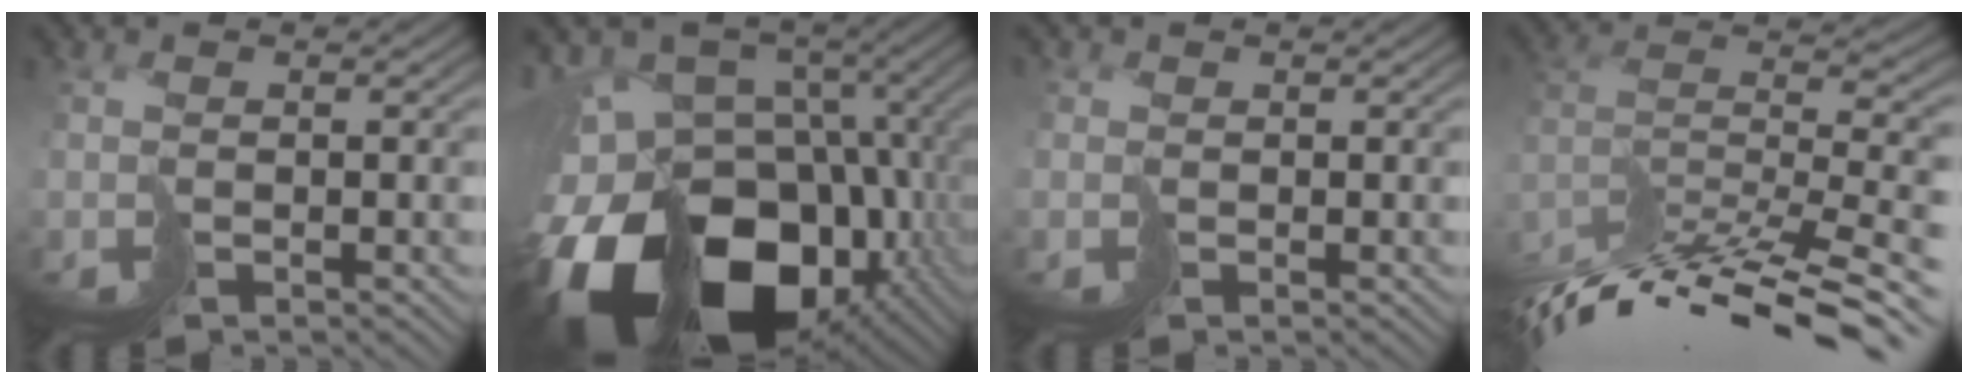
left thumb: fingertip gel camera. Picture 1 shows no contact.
{"total": 20.9, "force": [-8.4, 14.8, 12.2], "torque": [-0.255, -0.047, -0.093]}
{"total": 0.6, "force": [-0.2, 0.4, -0.4], "torque": [0.012, 0.003, -0.001]}
{"total": 14.0, "force": [-10.0, 4.3, 8.8], "torque": [-0.204, 0.007, -0.165]}